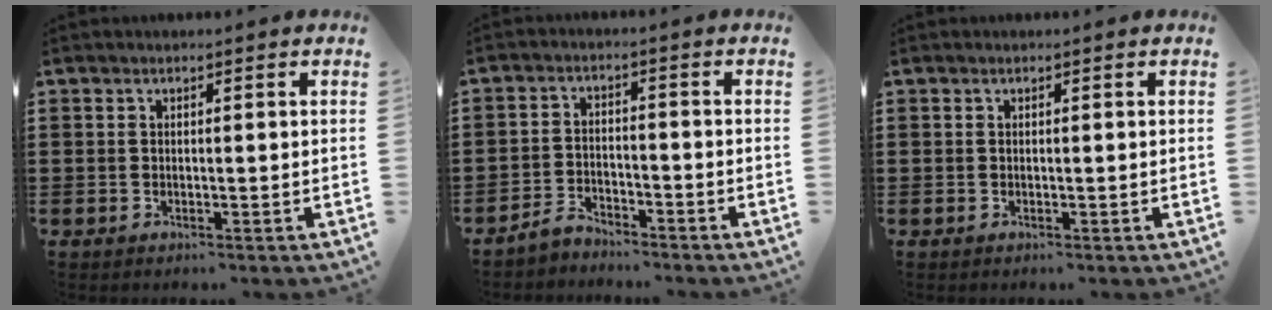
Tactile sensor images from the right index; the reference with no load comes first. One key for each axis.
{"total": 3.2, "fx": -3.1, "fy": 0.5, "fz": 0.2, "tx": -0.010, "ty": 0.007, "tz": -0.066}
{"total": 0.0}